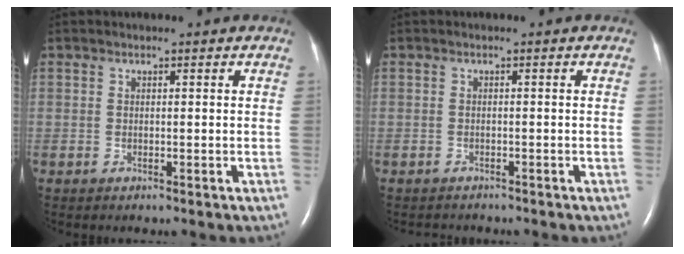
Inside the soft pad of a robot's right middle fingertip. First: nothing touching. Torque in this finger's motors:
{"motor_torque": [0.20, -0.28, -0.03, -0.01]}